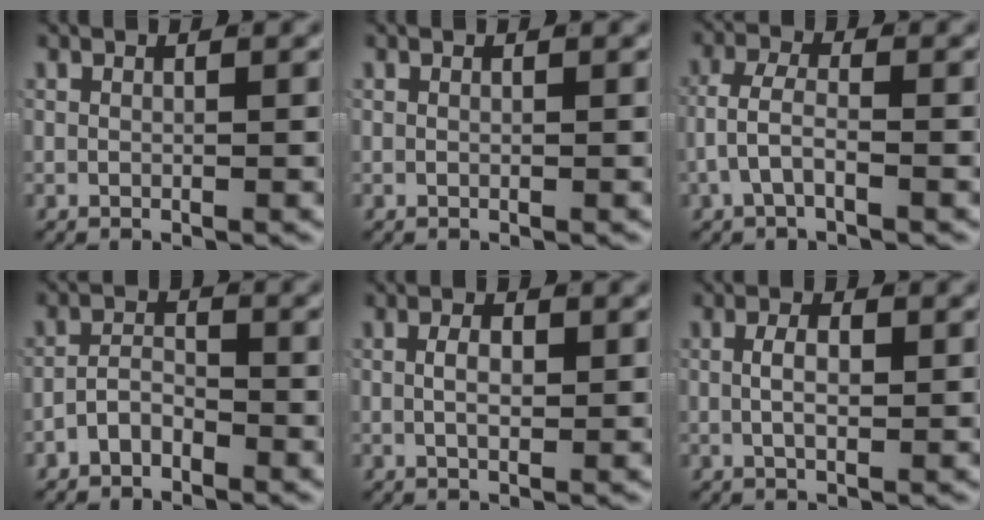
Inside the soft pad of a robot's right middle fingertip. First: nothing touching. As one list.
[{"total": 0.0}, {"total": 3.0, "force": [-1.2, 1.4, 2.4], "torque": [-0.048, -0.003, -0.021]}, {"total": 2.2, "force": [-1.7, 1.2, 0.8], "torque": [-0.003, -0.001, -0.036]}, {"total": 2.1, "force": [0.0, 0.8, 1.9], "torque": [-0.025, -0.004, 0.001]}, {"total": 2.4, "force": [0.0, 0.8, 2.3], "torque": [-0.032, -0.002, -0.001]}]